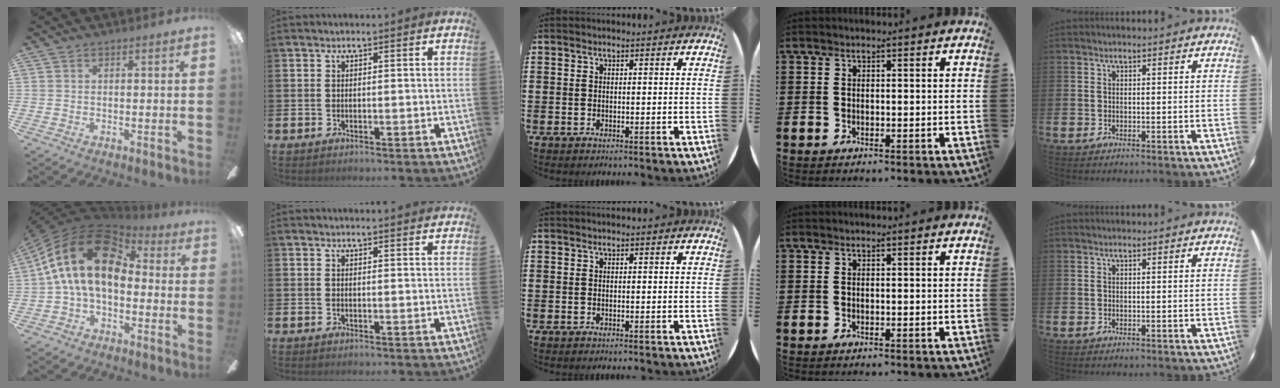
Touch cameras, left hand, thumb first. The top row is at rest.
{"thumb": {"total": 20.1, "force": [4.1, 12.1, 15.5], "torque": [-0.311, 0.008, 0.071]}, "index": {"total": 1.2, "force": [1.2, -0.1, -0.1], "torque": [0.010, -0.010, 0.020]}}